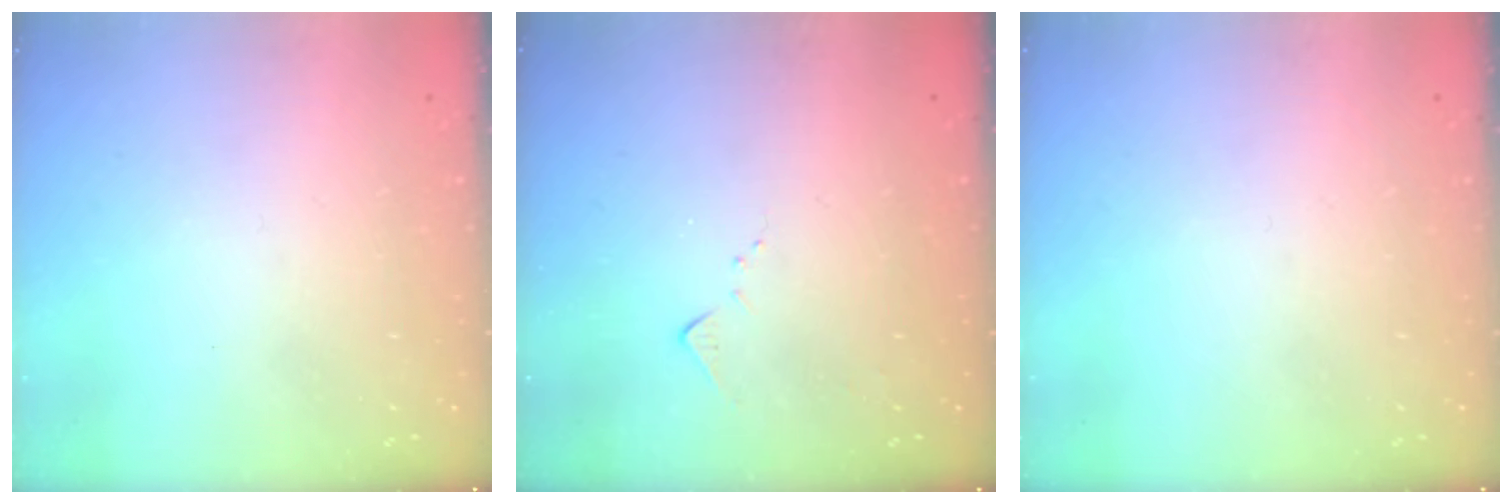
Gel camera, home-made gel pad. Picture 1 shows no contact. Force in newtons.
{"total": 5.4, "press": 5.4, "slide": 0.7}
{"total": 0.0}